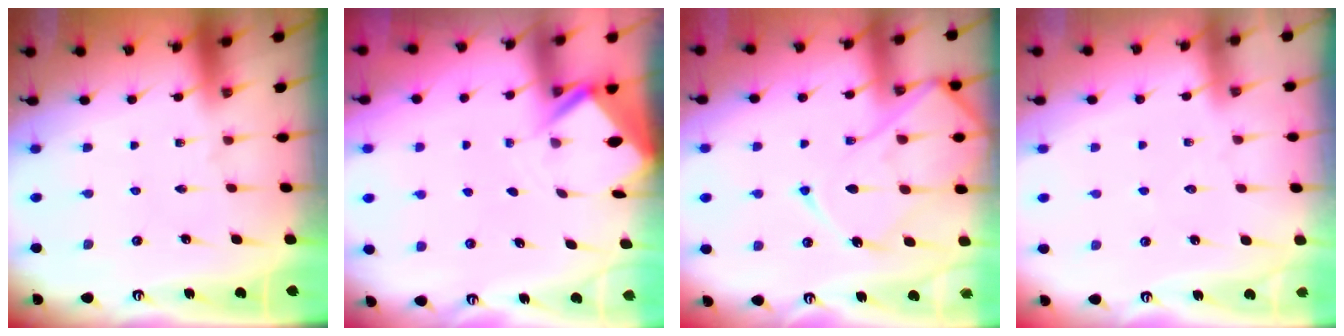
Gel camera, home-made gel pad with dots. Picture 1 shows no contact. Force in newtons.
{"total": 3.1, "press": 3.1, "slide": 0.3}
{"total": 14.6, "press": 14.6, "slide": 1.3}
{"total": 3.2, "press": 3.1, "slide": 0.4}